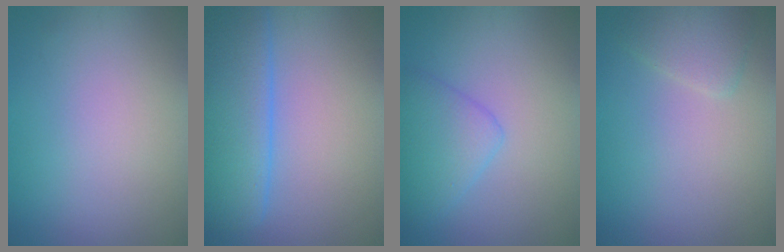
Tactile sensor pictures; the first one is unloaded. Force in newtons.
{"total": 7.0, "press": 7.0, "slide": 0.2}
{"total": 3.3, "press": 3.3, "slide": 0.2}
{"total": 2.2, "press": 2.2, "slide": 0.1}